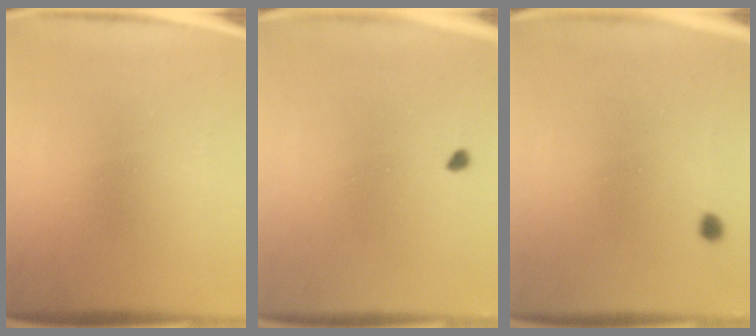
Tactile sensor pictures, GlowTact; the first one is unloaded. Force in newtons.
{"total": 0.7}
{"total": 0.9}